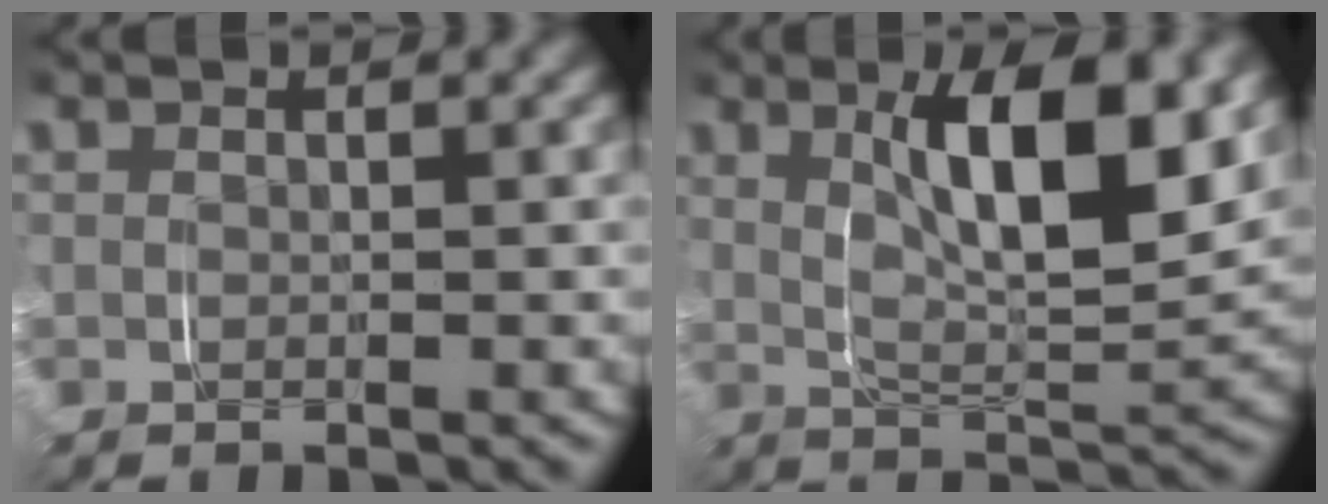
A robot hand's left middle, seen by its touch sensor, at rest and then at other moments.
{"total": 8.0, "force": [2.2, 2.4, 7.3], "torque": [-0.117, -0.004, 0.038]}